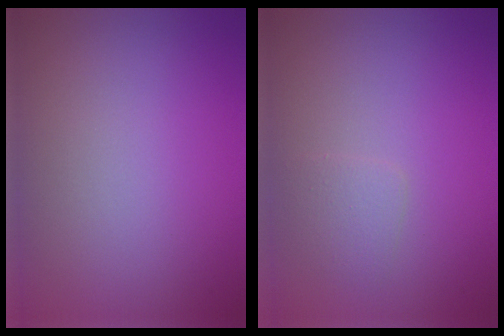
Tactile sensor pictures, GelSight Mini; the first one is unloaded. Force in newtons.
{"total": 1.3, "press": 1.3, "slide": 0.0}